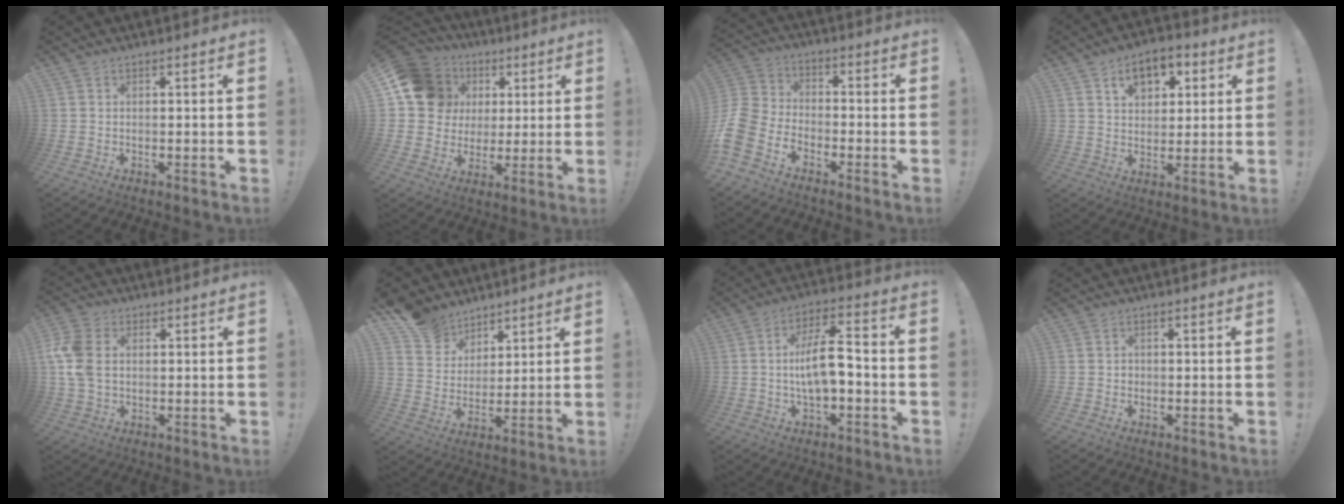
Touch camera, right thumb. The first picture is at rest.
{"total": 15.1, "force": [5.3, 12.9, 5.8], "torque": [-0.088, -0.015, 0.125]}
{"total": 11.1, "force": [-6.9, 7.0, 5.1], "torque": [-0.119, 0.034, -0.127]}
{"total": 9.8, "force": [4.8, 6.9, 5.1], "torque": [-0.065, -0.013, 0.087]}
{"total": 10.5, "force": [1.4, 7.5, 7.2], "torque": [-0.154, -0.003, 0.027]}
{"total": 10.9, "force": [8.2, 7.1, 1.6], "torque": [-0.031, -0.064, 0.162]}
{"total": 11.5, "force": [-1.8, 4.3, 10.6], "torque": [-0.191, 0.015, -0.033]}
{"total": 1.1, "force": [-0.2, 1.0, 0.3], "torque": [-0.007, 0.004, -0.005]}